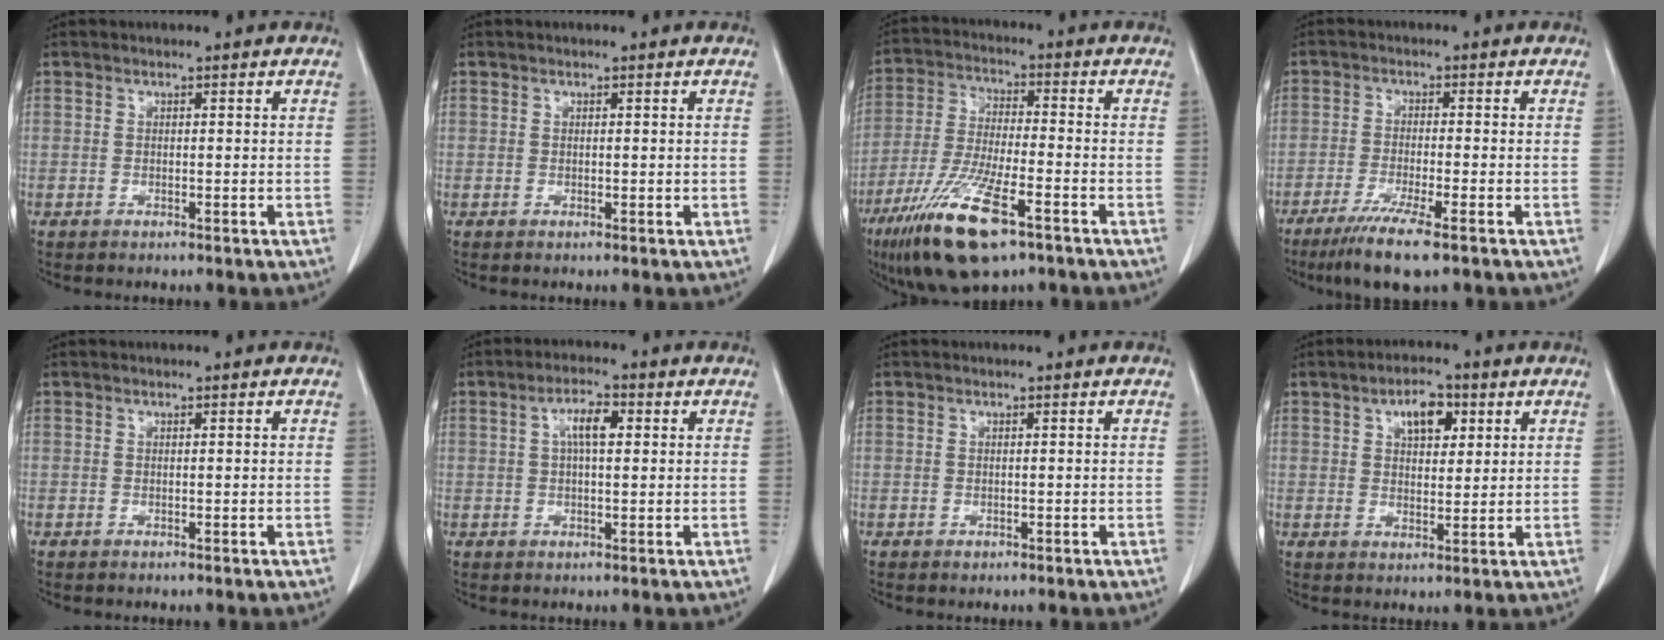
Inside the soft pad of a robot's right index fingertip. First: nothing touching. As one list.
[{"total": 0.0}, {"total": 14.3, "force": [-8.2, 2.7, 11.4], "torque": [-0.234, -0.032, -0.143]}, {"total": 7.9, "force": [-5.4, 0.1, 5.8], "torque": [-0.101, -0.020, -0.087]}, {"total": 0.0}, {"total": 4.5, "force": [1.1, 1.4, 4.1], "torque": [-0.078, 0.011, 0.019]}, {"total": 0.0}, {"total": 5.8, "force": [2.6, 2.8, 4.3], "torque": [-0.071, 0.008, 0.043]}]